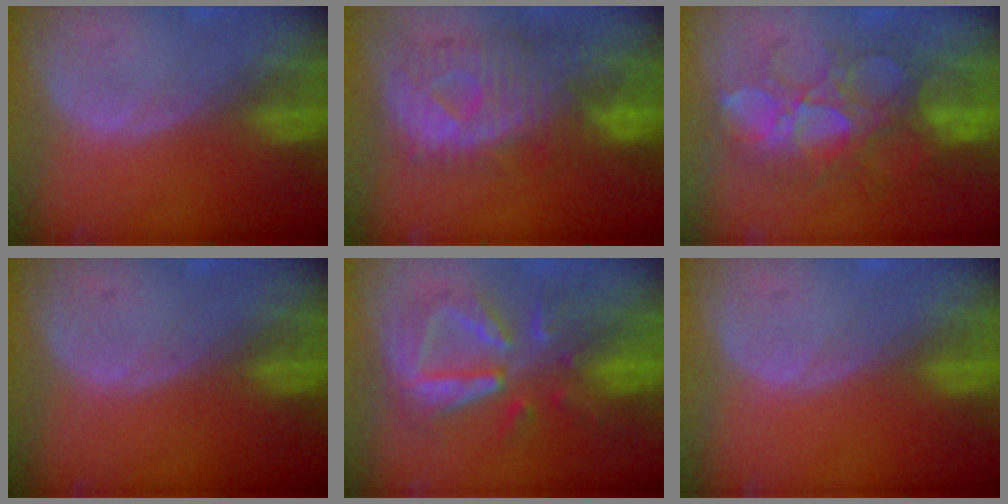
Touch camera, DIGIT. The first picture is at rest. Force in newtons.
{"total": 10.7, "press": 9.7, "slide": 4.7}
{"total": 10.3, "press": 9.7, "slide": 3.7}
{"total": 0.0}
{"total": 8.5, "press": 8.3, "slide": 1.5}
{"total": 0.0}